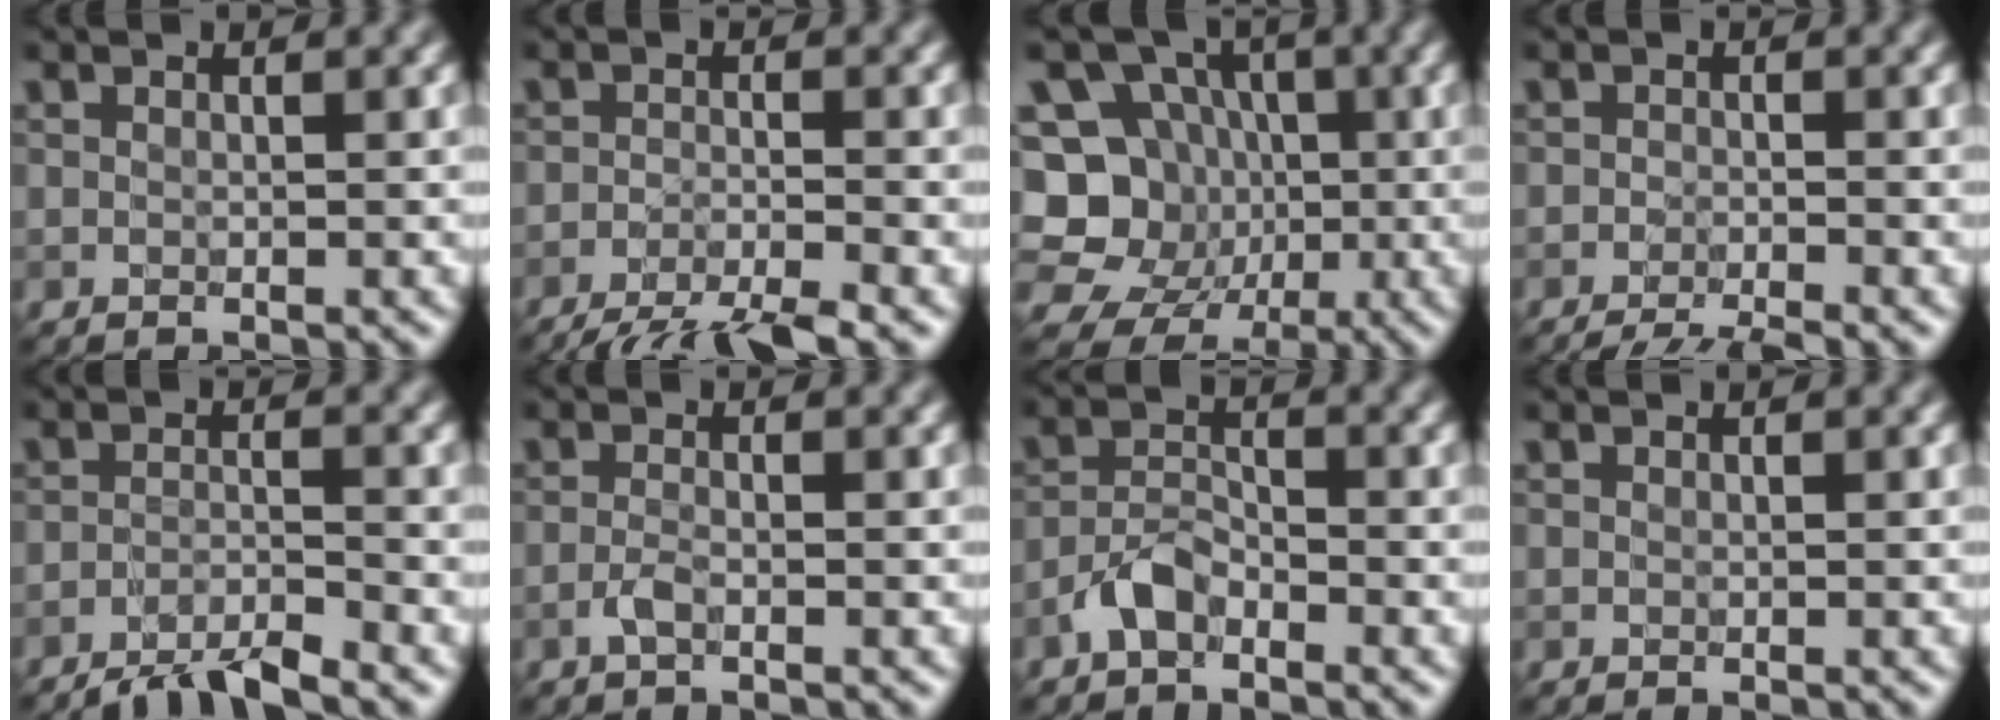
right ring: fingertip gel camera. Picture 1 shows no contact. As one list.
[{"total": 6.7, "force": [-5.4, 1.2, 3.7], "torque": [-0.058, -0.019, -0.092]}, {"total": 10.7, "force": [-1.2, 9.9, 3.8], "torque": [-0.083, 0.019, -0.046]}, {"total": 5.1, "force": [-4.4, 1.1, 2.5], "torque": [-0.040, -0.015, -0.066]}, {"total": 4.2, "force": [-3.6, 0.6, 2.2], "torque": [-0.032, 0.000, -0.071]}, {"total": 1.3, "force": [-0.7, 0.4, 1.0], "torque": [-0.024, 0.001, -0.017]}, {"total": 2.6, "force": [-1.9, 1.2, 1.5], "torque": [-0.027, 0.009, -0.041]}, {"total": 0.0}]